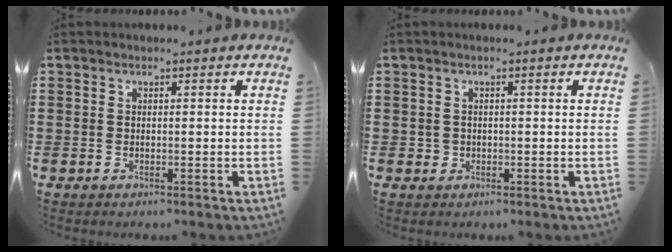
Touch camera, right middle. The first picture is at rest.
{"total": 1.1, "force": [-0.1, 1.0, 0.1], "torque": [-0.006, 0.006, -0.005]}